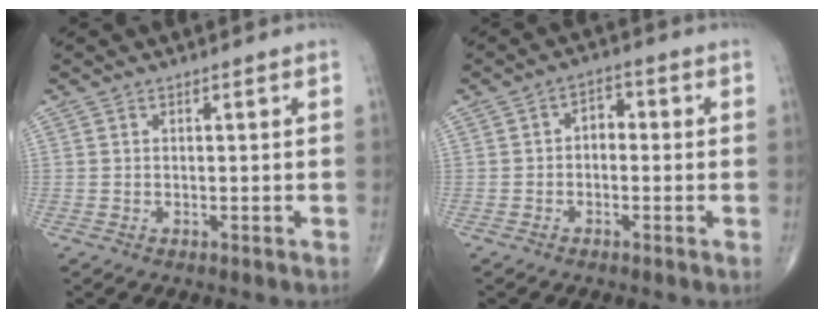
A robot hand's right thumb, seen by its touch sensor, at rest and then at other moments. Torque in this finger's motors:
{"motor_torque": [-0.14, 0.10, 0.35, -0.03, 0.06]}